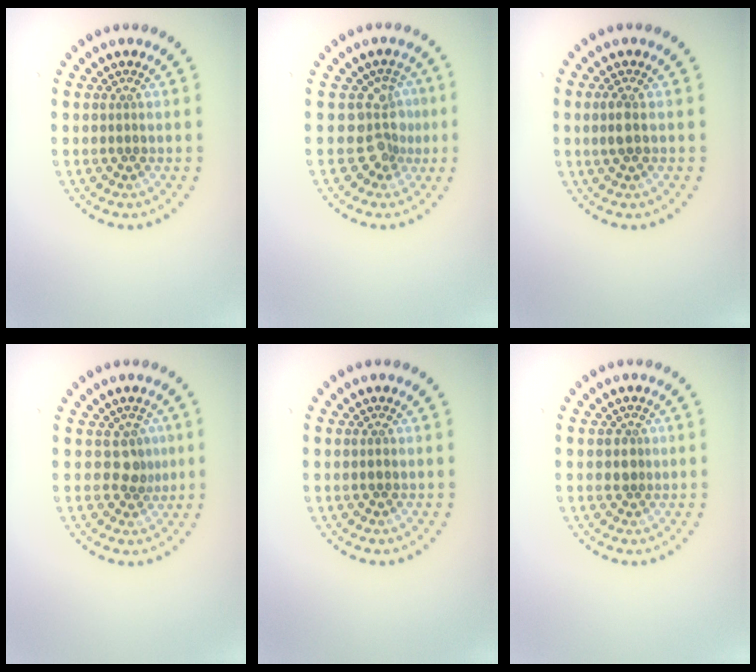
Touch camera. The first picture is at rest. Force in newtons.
{"total": 2.7, "press": 2.0, "slide": 1.8}
{"total": 1.4, "press": 1.4, "slide": 0.4}
{"total": 2.1, "press": 1.6, "slide": 1.4}
{"total": 1.0, "press": 1.0, "slide": 0.1}
{"total": 1.5, "press": 1.3, "slide": 0.8}